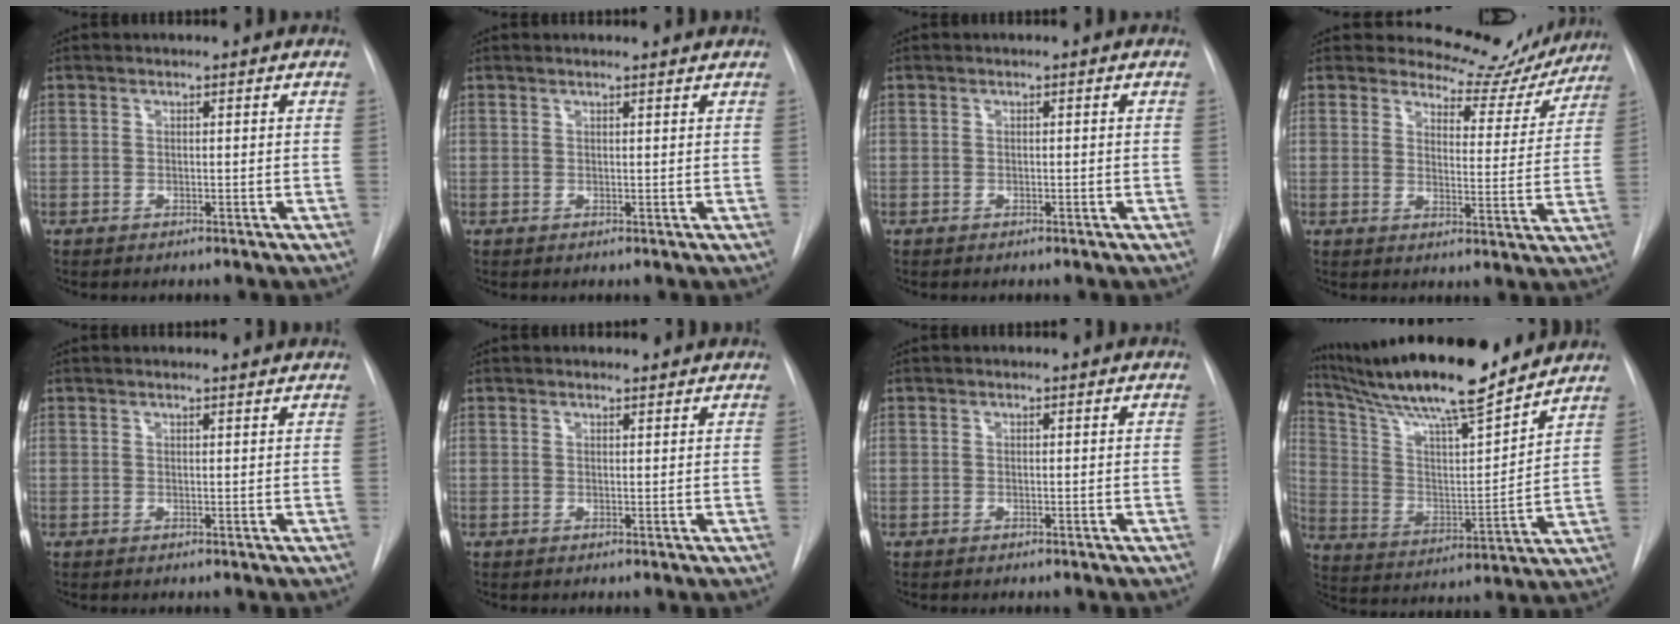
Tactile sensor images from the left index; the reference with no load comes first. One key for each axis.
{"total": 3.5, "fx": 3.4, "fy": 0.2, "fz": 0.6, "tx": -0.013, "ty": 0.010, "tz": 0.035}
{"total": 0.0}
{"total": 10.4, "fx": 9.8, "fy": 3.4, "fz": 0.6, "tx": 0.009, "ty": -0.028, "tz": 0.106}
{"total": 3.7, "fx": 3.7, "fy": 0.2, "fz": 0.6, "tx": -0.014, "ty": 0.010, "tz": 0.038}
{"total": 2.2, "fx": 2.1, "fy": 0.5, "fz": 0.2, "tx": -0.009, "ty": 0.005, "tz": 0.025}
{"total": 0.0}
{"total": 20.9, "fx": 18.1, "fy": 1.4, "fz": 10.3, "tx": -0.187, "ty": 0.004, "tz": 0.301}